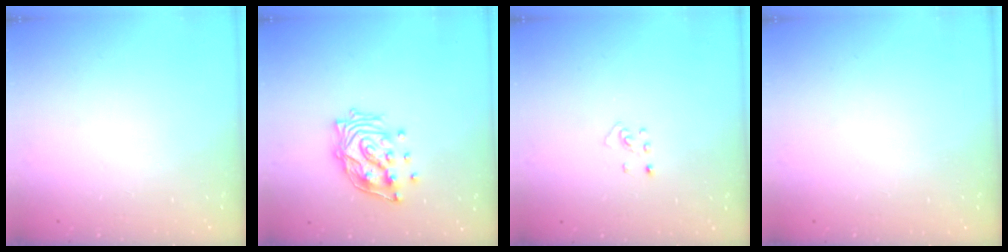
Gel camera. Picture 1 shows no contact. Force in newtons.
{"total": 13.9, "press": 13.8, "slide": 1.4}
{"total": 2.7, "press": 2.7, "slide": 0.5}
{"total": 0.0}